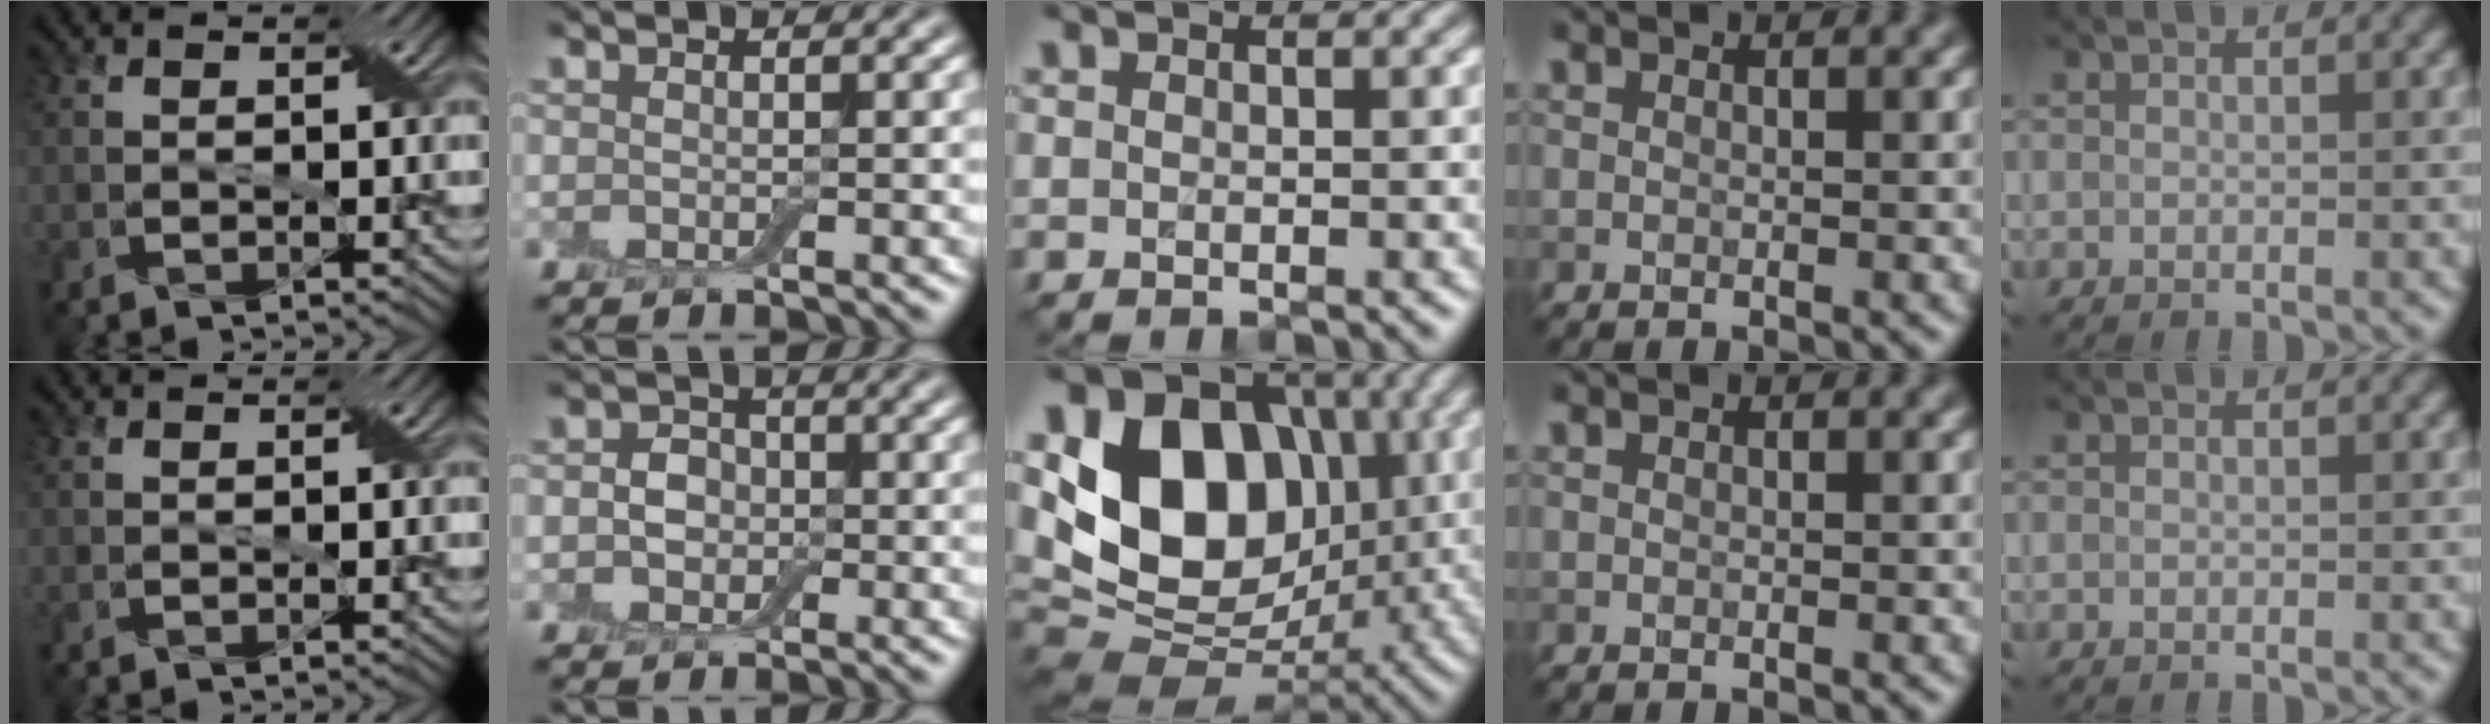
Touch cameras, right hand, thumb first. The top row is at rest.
{"index": {"total": 2.8, "force": [-0.2, 2.4, 1.4], "torque": [-0.012, 0.000, -0.016]}, "middle": {"total": 13.1, "force": [1.9, 9.8, 8.6], "torque": [-0.141, -0.005, 0.025]}}